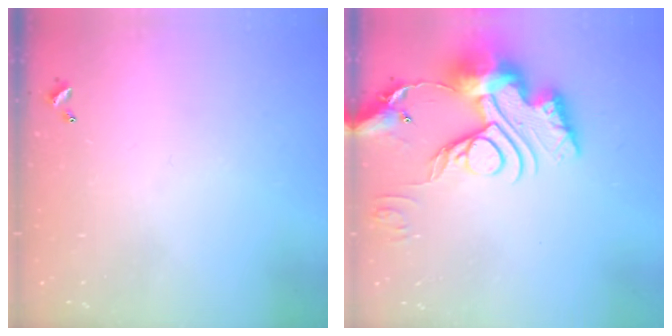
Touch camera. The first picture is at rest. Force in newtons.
{"total": 18.7, "press": 18.6, "slide": 1.7}